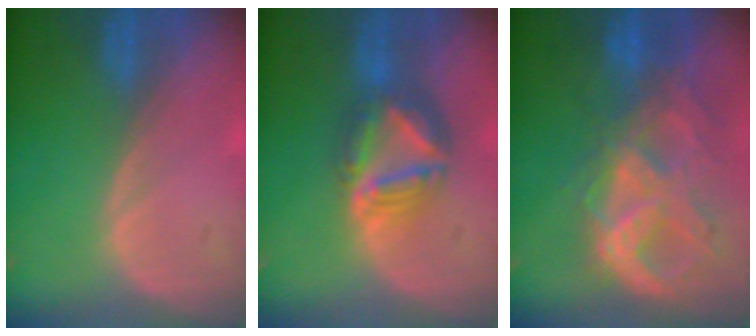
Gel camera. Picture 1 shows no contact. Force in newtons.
{"total": 7.8, "press": 6.8, "slide": 3.9}
{"total": 10.7, "press": 9.0, "slide": 5.7}